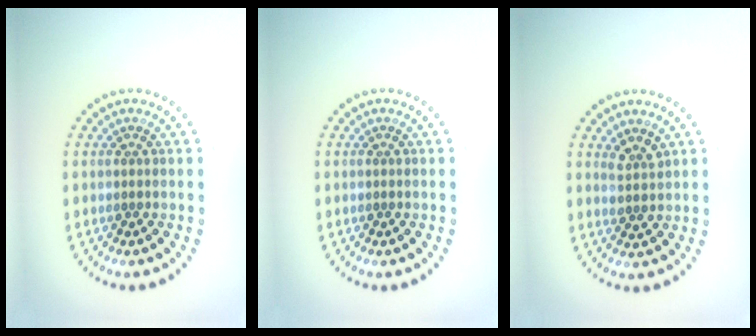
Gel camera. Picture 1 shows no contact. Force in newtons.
{"total": 0.0}
{"total": 1.3, "press": 1.1, "slide": 0.6}